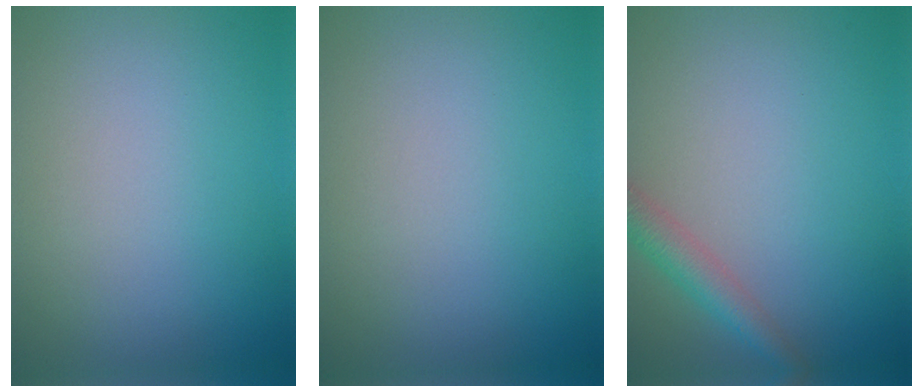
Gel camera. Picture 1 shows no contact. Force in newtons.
{"total": 0.0}
{"total": 2.7, "press": 2.7, "slide": 0.2}